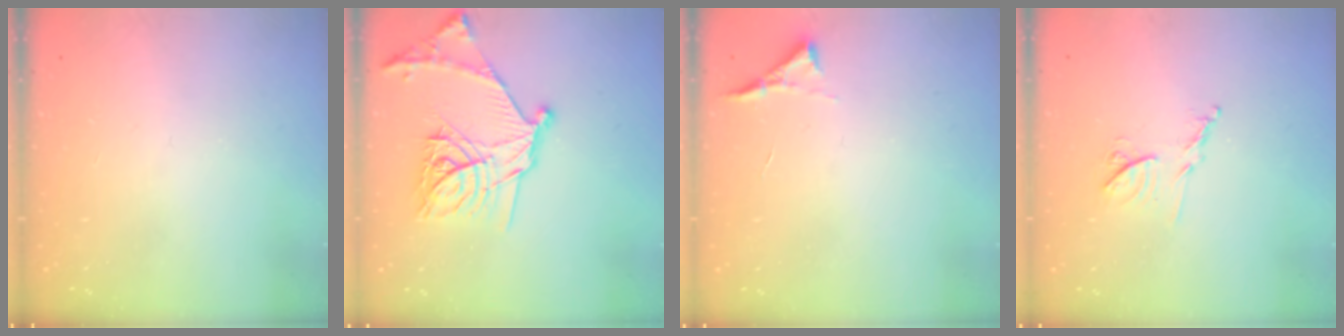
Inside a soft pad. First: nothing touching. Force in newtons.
{"total": 21.1, "press": 21.0, "slide": 1.2}
{"total": 3.6, "press": 3.6, "slide": 0.5}
{"total": 8.7, "press": 8.7, "slide": 0.4}